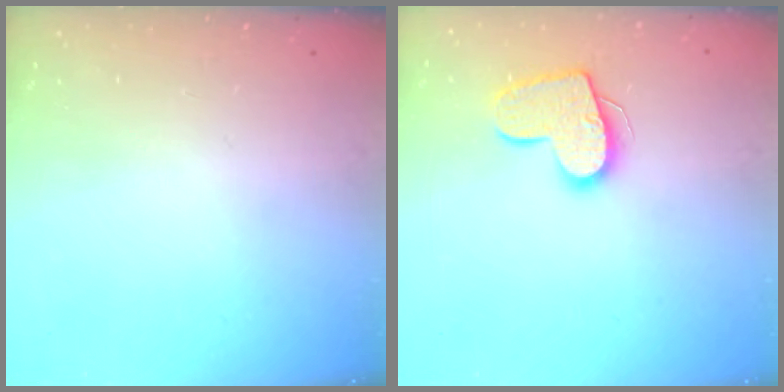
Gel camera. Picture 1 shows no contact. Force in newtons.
{"total": 13.9, "press": 13.8, "slide": 1.1}